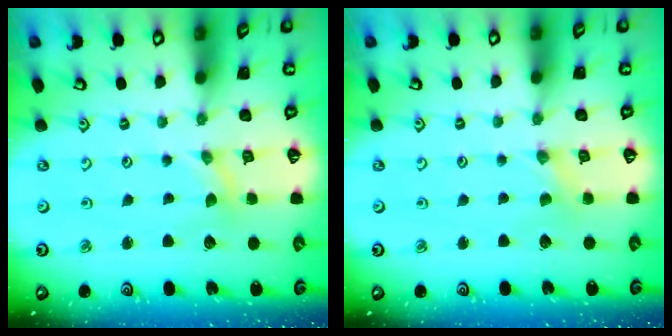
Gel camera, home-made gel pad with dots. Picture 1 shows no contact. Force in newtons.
{"total": 0.0}